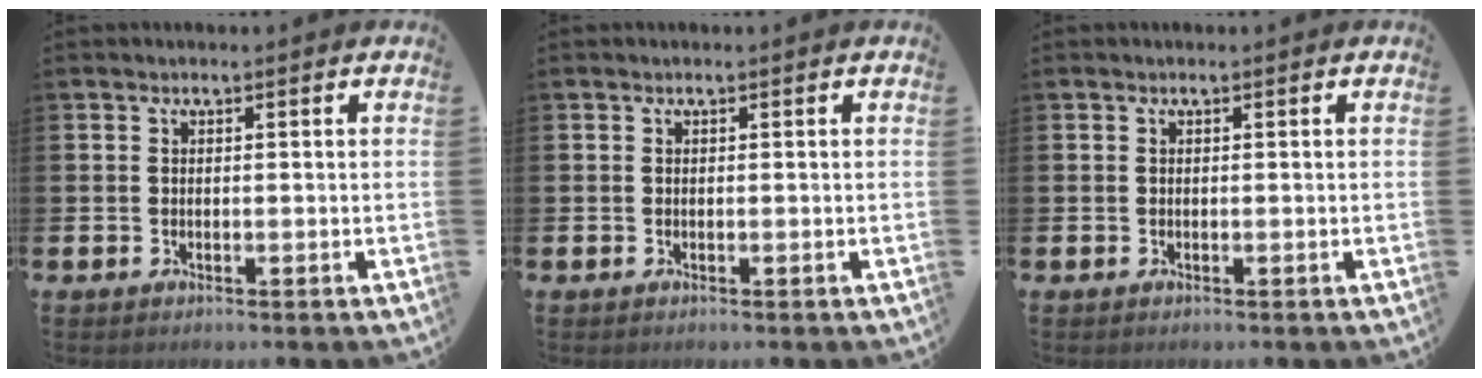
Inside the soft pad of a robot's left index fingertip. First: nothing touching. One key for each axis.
{"total": 0.0}
{"total": 0.0}